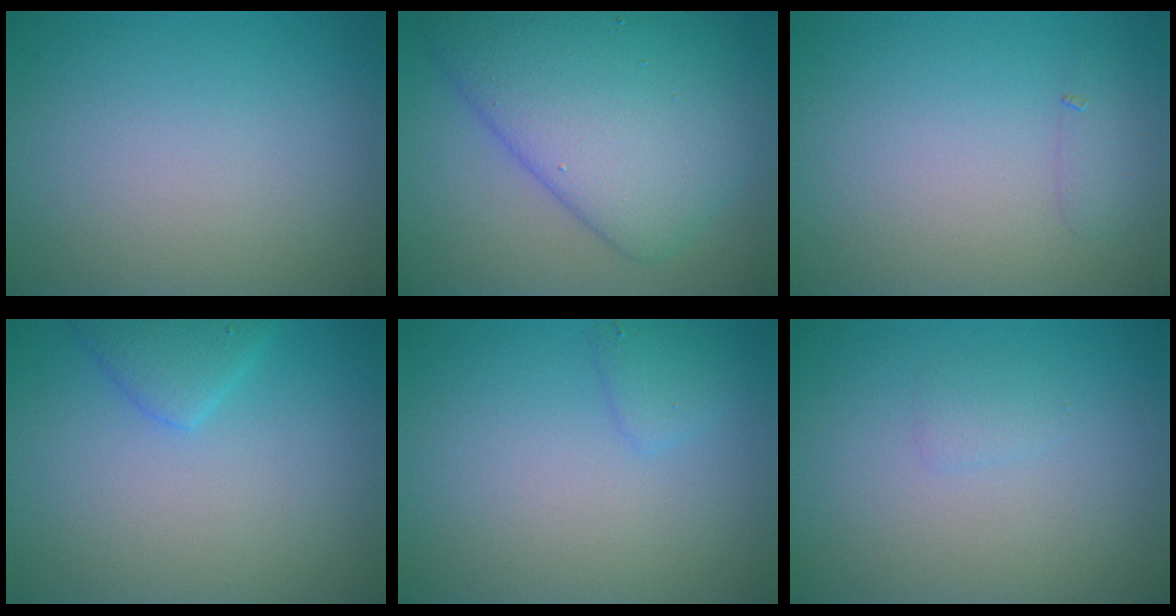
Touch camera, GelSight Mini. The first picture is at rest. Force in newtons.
{"total": 9.2, "press": 9.2, "slide": 0.3}
{"total": 1.0, "press": 1.0, "slide": 0.0}
{"total": 2.3, "press": 2.3, "slide": 0.1}
{"total": 1.2, "press": 1.2, "slide": 0.1}
{"total": 0.7, "press": 0.7, "slide": 0.1}